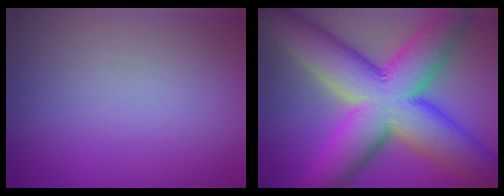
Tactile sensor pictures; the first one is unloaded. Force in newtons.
{"total": 14.9, "press": 14.9, "slide": 0.8}